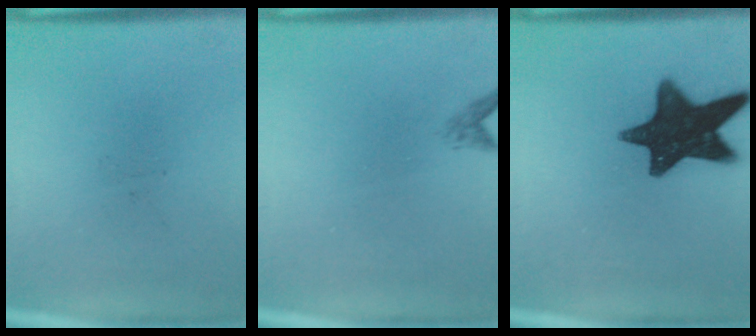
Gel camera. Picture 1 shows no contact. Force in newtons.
{"total": 1.0}
{"total": 14.9}